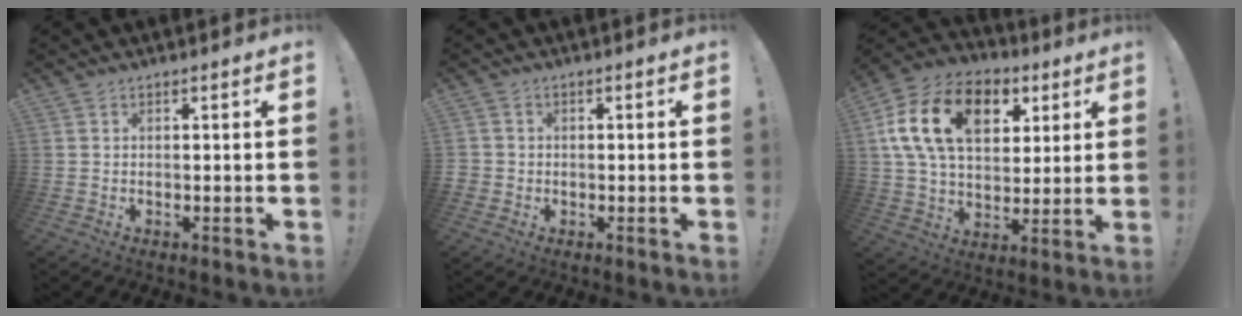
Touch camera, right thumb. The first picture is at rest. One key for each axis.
{"total": 1.8, "fx": -0.1, "fy": 1.8, "fz": 0.3, "tx": 0.004, "ty": 0.003, "tz": -0.004}
{"total": 20.9, "fx": 7.1, "fy": 14.1, "fz": 13.8, "tx": -0.227, "ty": -0.011, "tz": 0.129}